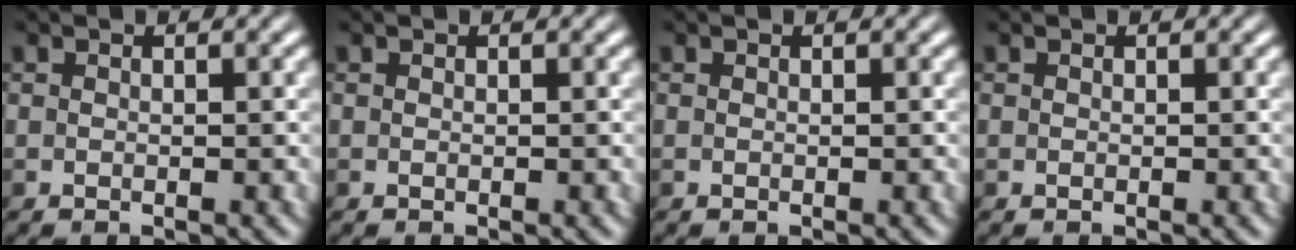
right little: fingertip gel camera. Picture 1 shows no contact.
{"total": 0.0}
{"total": 0.0}
{"total": 0.0}